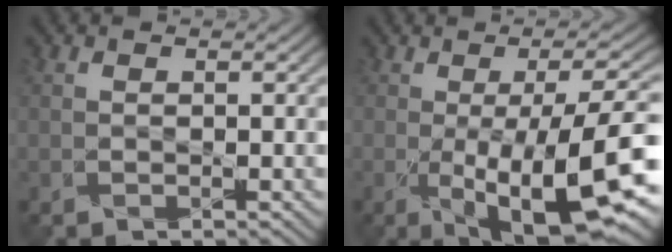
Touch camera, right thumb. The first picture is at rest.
{"total": 14.0, "force": [-3.1, 4.5, 12.9], "torque": [-0.193, -0.027, -0.037]}